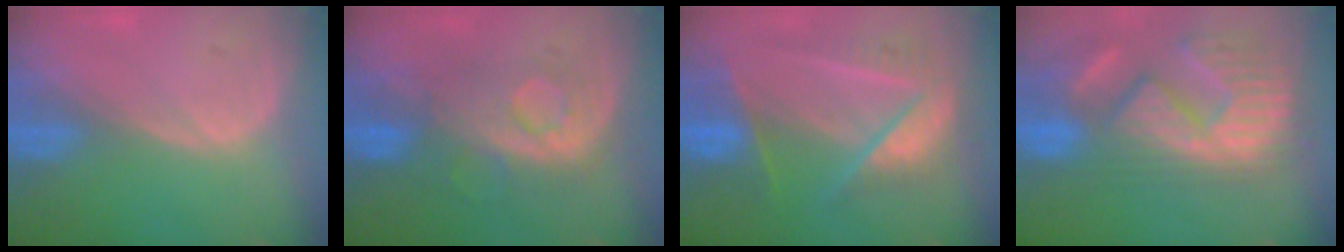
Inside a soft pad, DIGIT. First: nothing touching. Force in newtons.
{"total": 7.9, "press": 7.9, "slide": 0.1}
{"total": 9.0, "press": 8.1, "slide": 3.8}
{"total": 14.0, "press": 12.2, "slide": 6.7}